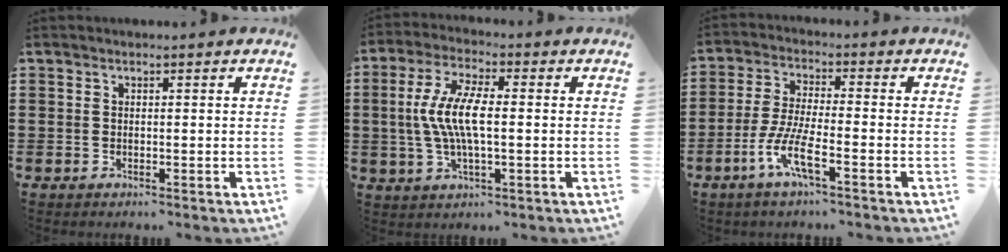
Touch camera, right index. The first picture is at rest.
{"total": 8.2, "force": [-0.4, 2.7, 7.7], "torque": [-0.172, -0.005, -0.018]}
{"total": 7.4, "force": [-3.9, 1.1, 6.1], "torque": [-0.148, -0.017, -0.082]}